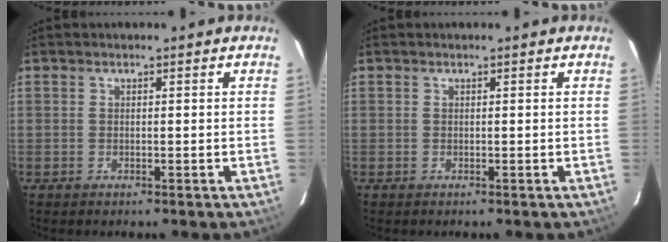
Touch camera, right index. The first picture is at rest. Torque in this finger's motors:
{"motor_torque": [0.00, 0.00, 0.00, 0.00]}